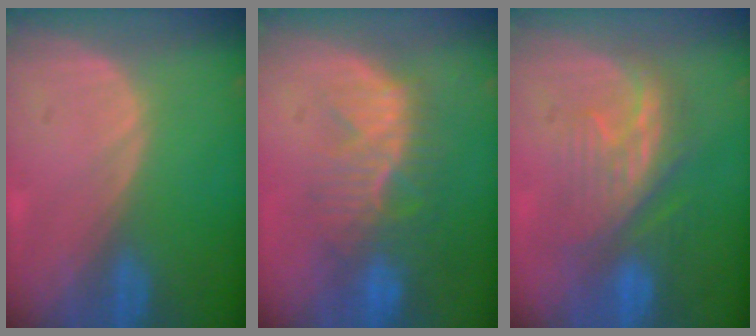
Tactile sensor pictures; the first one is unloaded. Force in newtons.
{"total": 10.1, "press": 8.7, "slide": 5.1}
{"total": 8.4, "press": 8.1, "slide": 1.9}